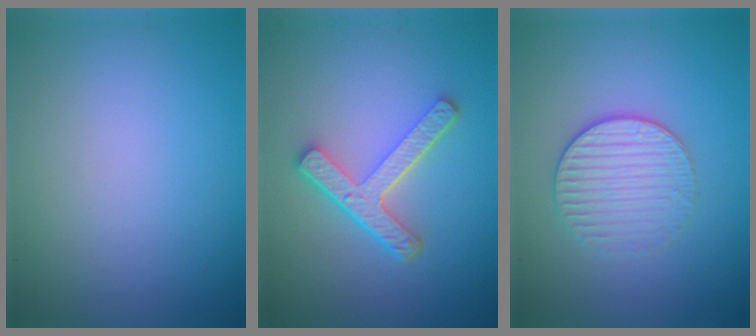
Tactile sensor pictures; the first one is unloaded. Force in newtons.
{"total": 4.4, "press": 3.2, "slide": 3.0}
{"total": 3.1, "press": 2.8, "slide": 1.2}